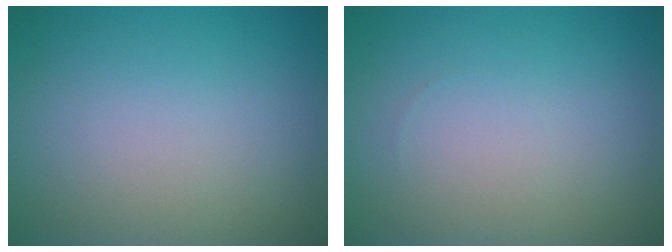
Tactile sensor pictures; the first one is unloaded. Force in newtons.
{"total": 0.0}